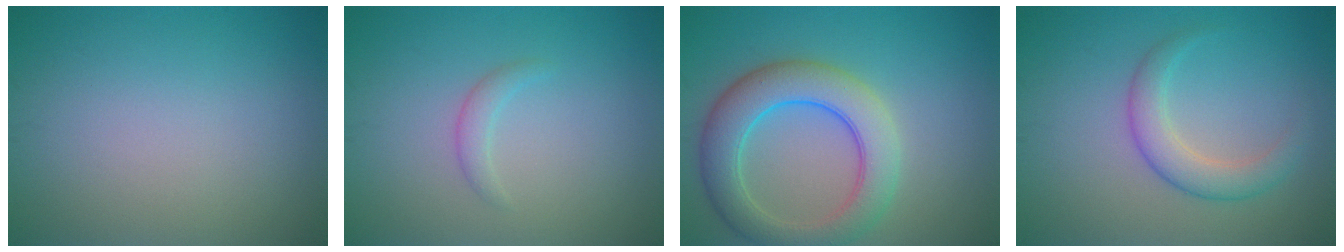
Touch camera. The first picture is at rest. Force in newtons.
{"total": 1.2, "press": 1.2, "slide": 0.1}
{"total": 6.7, "press": 6.7, "slide": 0.4}
{"total": 3.2, "press": 3.2, "slide": 0.1}